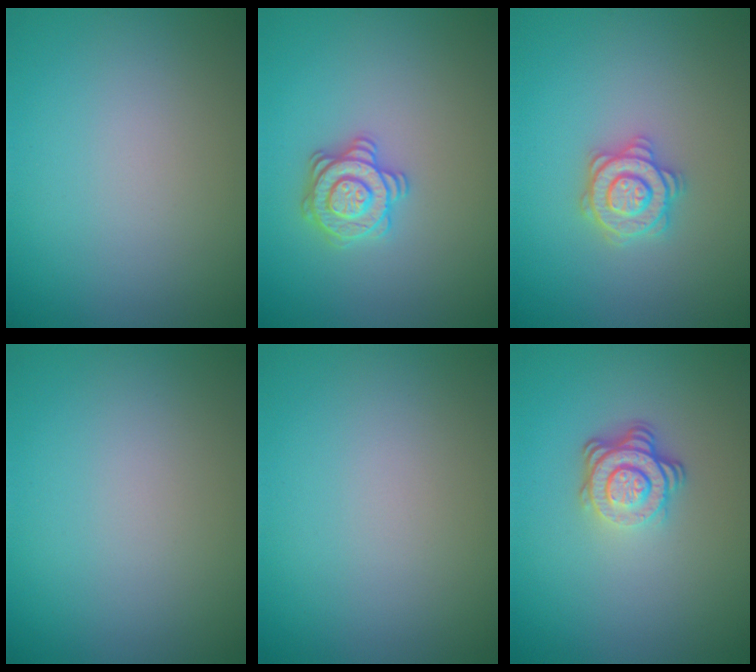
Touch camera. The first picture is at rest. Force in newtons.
{"total": 2.9, "press": 2.8, "slide": 0.4}
{"total": 3.3, "press": 3.3, "slide": 0.5}
{"total": 0.0}
{"total": 0.0}
{"total": 3.9, "press": 2.7, "slide": 2.8}